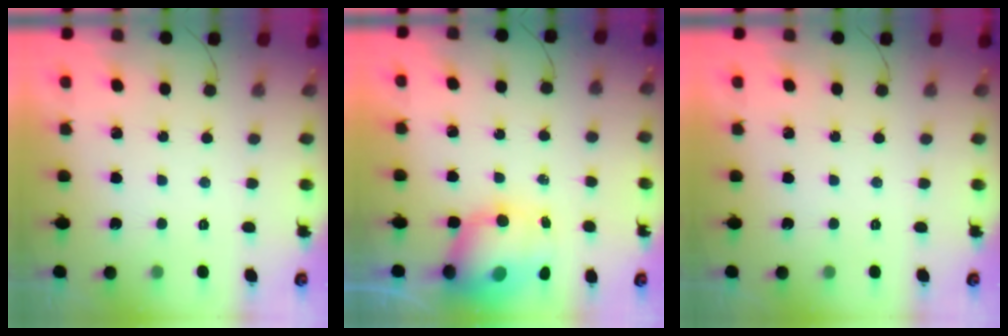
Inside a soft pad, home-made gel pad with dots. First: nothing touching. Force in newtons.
{"total": 10.6, "press": 10.2, "slide": 2.8}
{"total": 0.0}